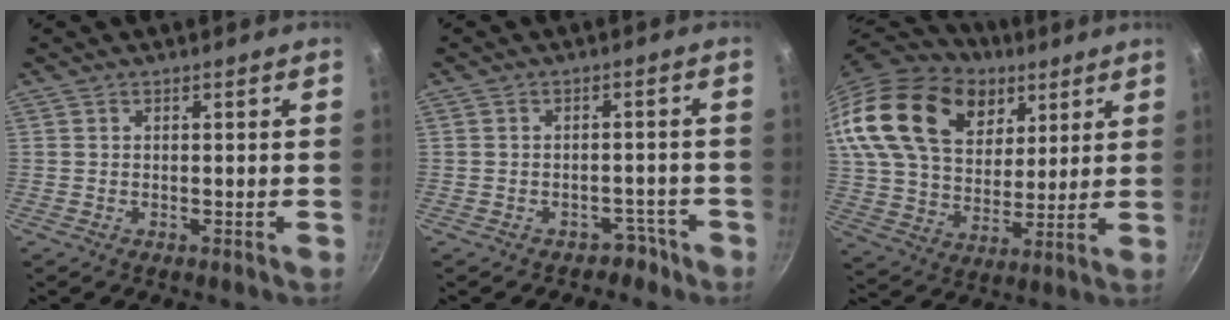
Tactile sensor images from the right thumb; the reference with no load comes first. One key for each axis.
{"total": 3.5, "fx": -2.5, "fy": 2.4, "fz": 0.6, "tx": 0.031, "ty": 0.043, "tz": -0.015}
{"total": 28.7, "fx": 14.0, "fy": 18.9, "fz": 16.5, "tx": -0.312, "ty": -0.008, "tz": 0.253}